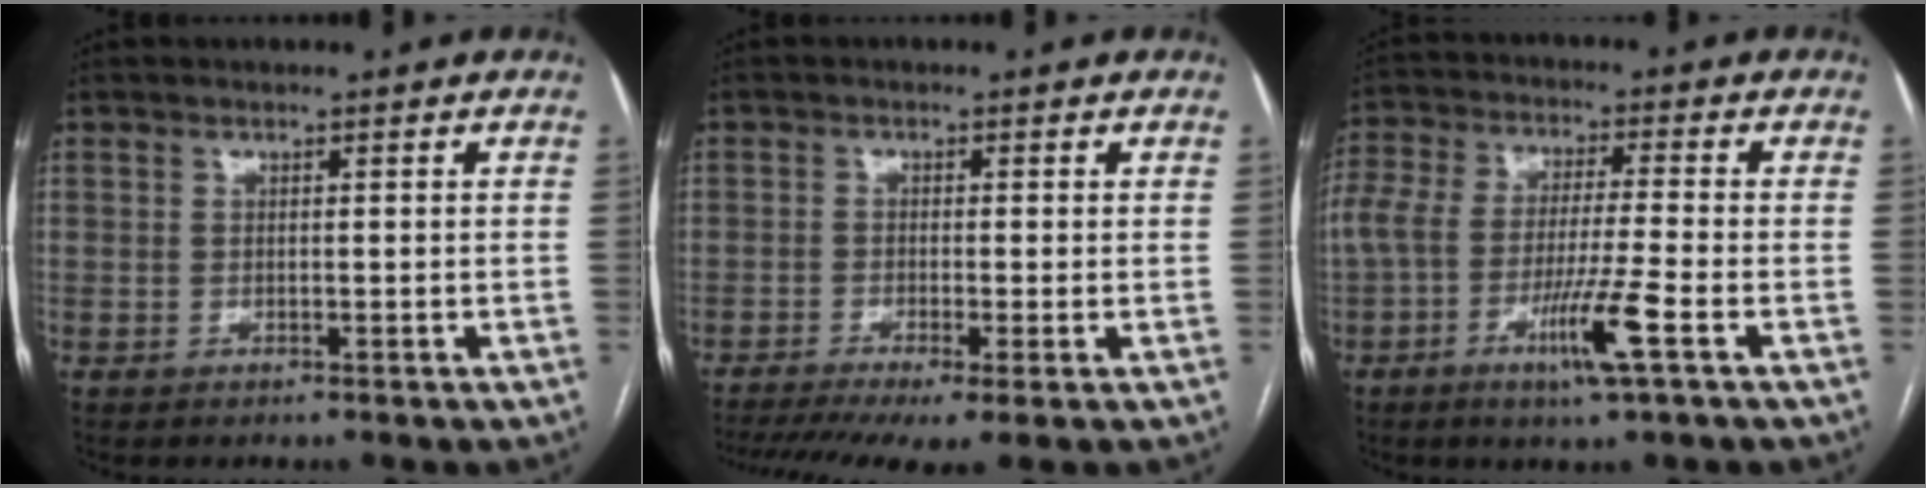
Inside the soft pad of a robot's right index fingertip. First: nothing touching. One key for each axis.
{"total": 9.4, "fx": -6.0, "fy": 1.7, "fz": 7.1, "tx": -0.123, "ty": -0.012, "tz": -0.100}
{"total": 11.1, "fx": -4.8, "fy": 0.6, "fz": 10.0, "tx": -0.208, "ty": -0.001, "tz": -0.090}